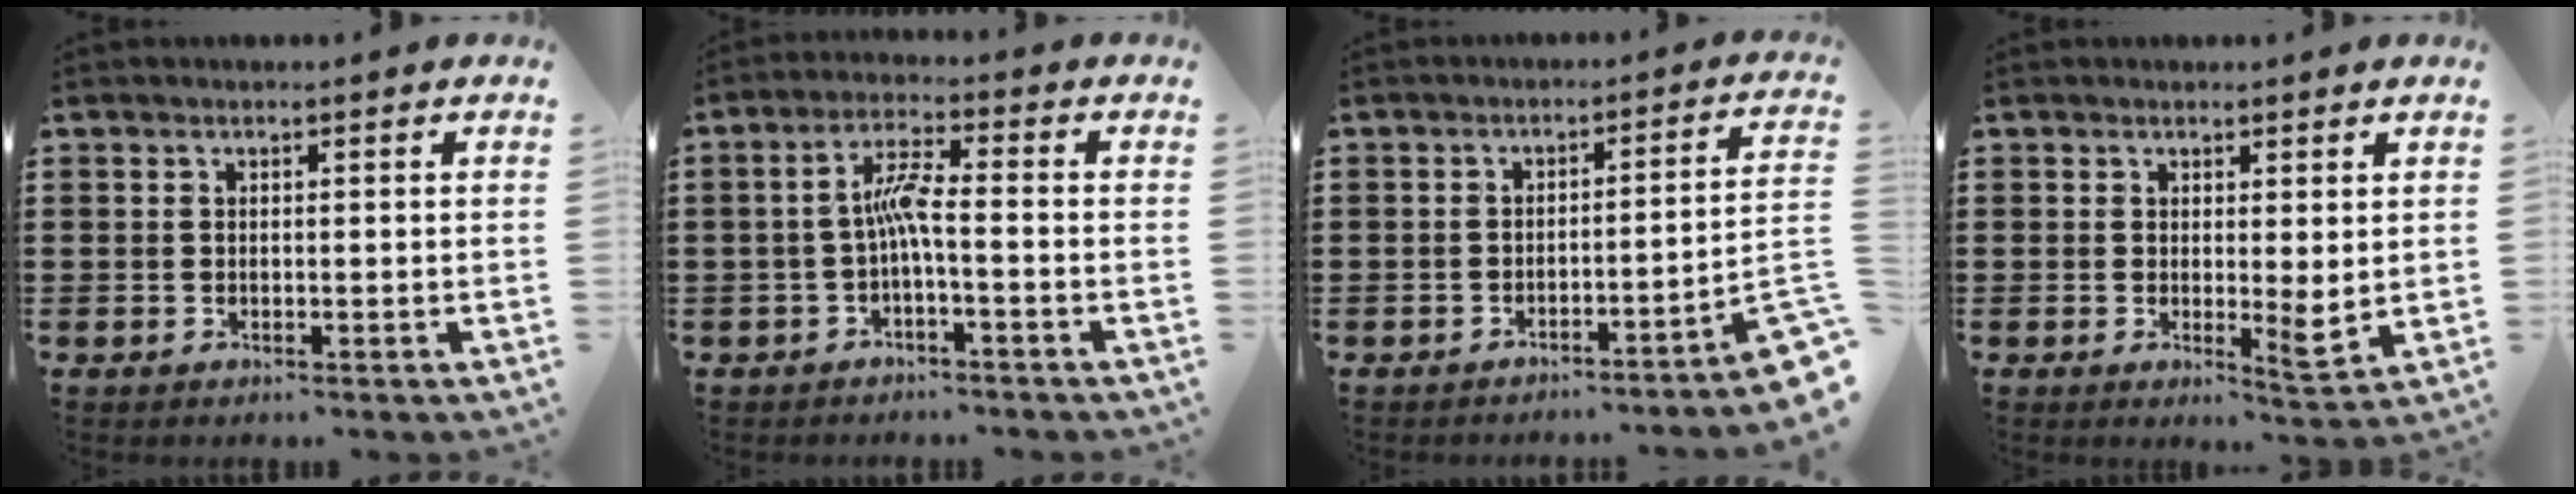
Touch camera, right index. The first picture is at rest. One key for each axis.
{"total": 5.1, "fx": -1.2, "fy": 0.7, "fz": 4.9, "tx": -0.099, "ty": 0.004, "tz": -0.028}
{"total": 3.7, "fx": -2.7, "fy": -0.4, "fz": 2.4, "tx": -0.044, "ty": -0.018, "tz": -0.056}
{"total": 2.9, "fx": 1.4, "fy": 0.8, "fz": 2.4, "tx": -0.041, "ty": -0.011, "tz": 0.026}